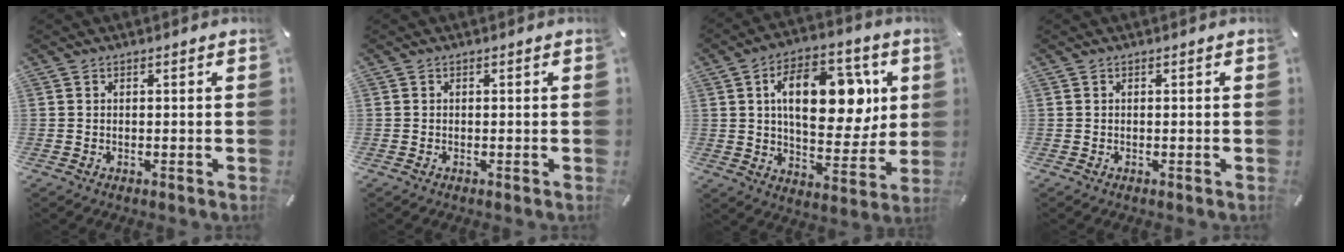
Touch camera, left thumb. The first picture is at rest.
{"total": 0.0}
{"total": 19.5, "force": [5.3, 11.3, 15.0], "torque": [-0.211, -0.002, 0.087]}
{"total": 0.0}